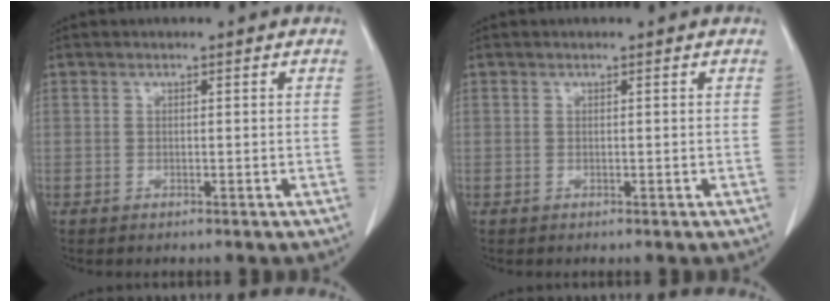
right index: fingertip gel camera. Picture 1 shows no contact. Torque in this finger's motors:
{"motor_torque": [0.00, 0.00, 0.00, 0.00]}